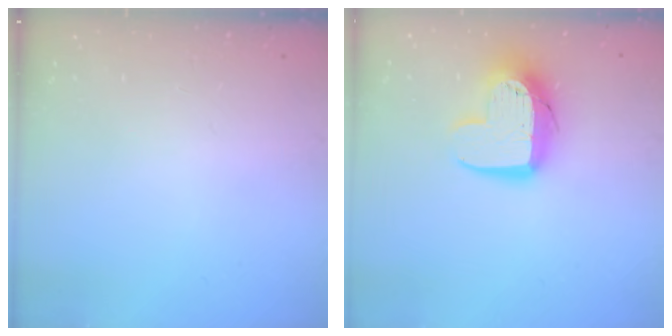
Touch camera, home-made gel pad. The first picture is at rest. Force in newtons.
{"total": 11.0, "press": 10.9, "slide": 0.9}